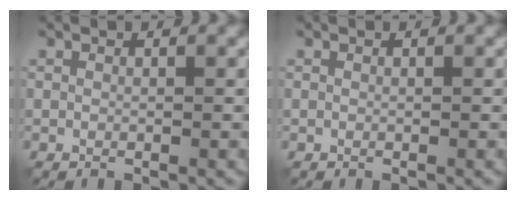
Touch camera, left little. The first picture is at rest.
{"total": 0.0}